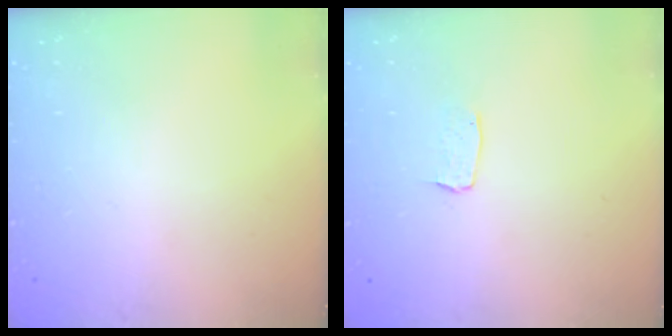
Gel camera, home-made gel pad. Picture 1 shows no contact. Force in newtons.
{"total": 3.0, "press": 3.0, "slide": 0.2}